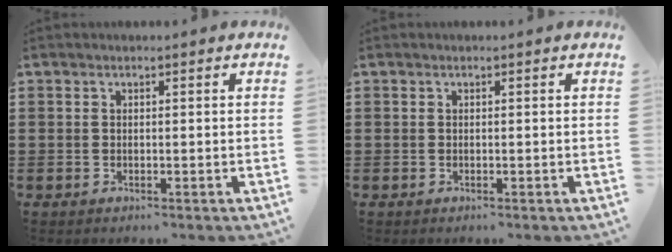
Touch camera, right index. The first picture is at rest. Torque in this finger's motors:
{"motor_torque": [1.15, 0.68, 0.06, 0.01]}